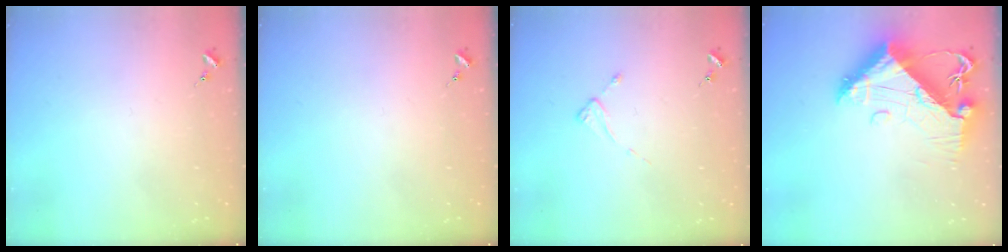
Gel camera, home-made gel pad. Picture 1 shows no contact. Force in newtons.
{"total": 0.0}
{"total": 2.4, "press": 2.4, "slide": 0.3}
{"total": 13.2, "press": 13.1, "slide": 1.4}